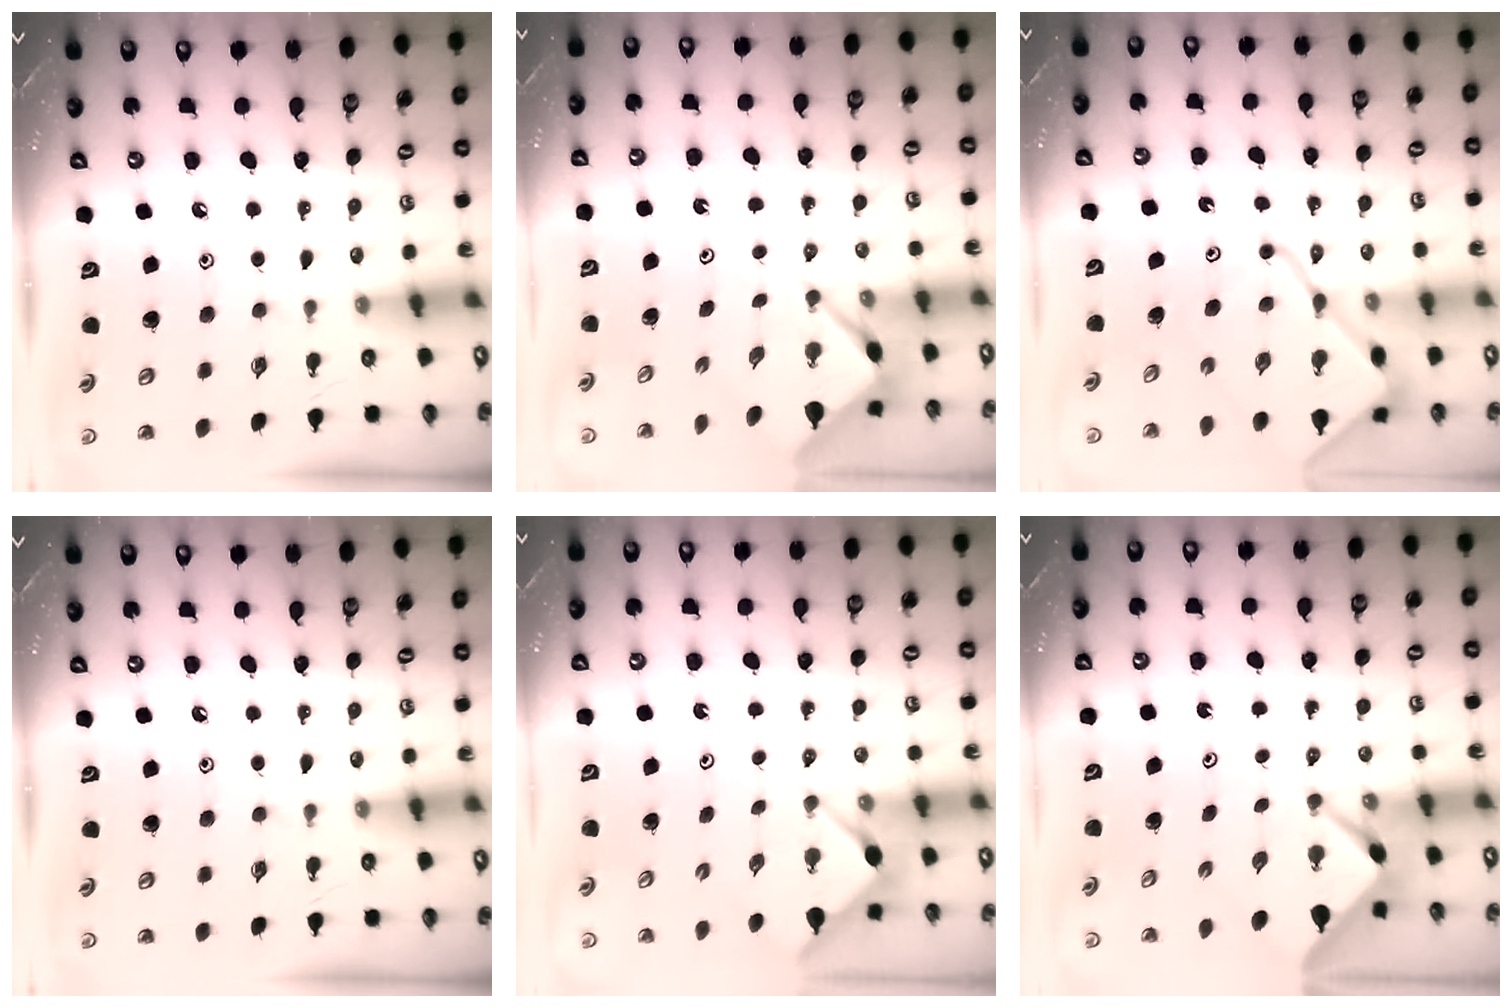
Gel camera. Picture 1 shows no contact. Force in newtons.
{"total": 3.8, "press": 3.8, "slide": 0.1}
{"total": 14.1, "press": 14.0, "slide": 1.6}
{"total": 0.0}
{"total": 2.7, "press": 2.7, "slide": 0.3}
{"total": 2.6, "press": 2.6, "slide": 0.3}